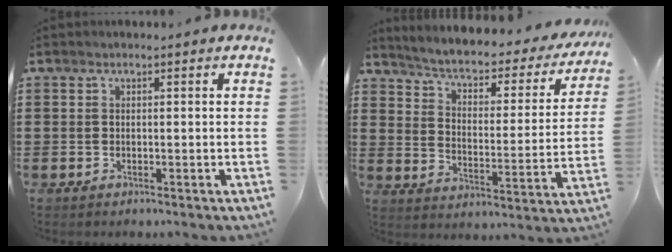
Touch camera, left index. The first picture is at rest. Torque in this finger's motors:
{"motor_torque": [1.15, -0.99, 0.64, 0.06]}